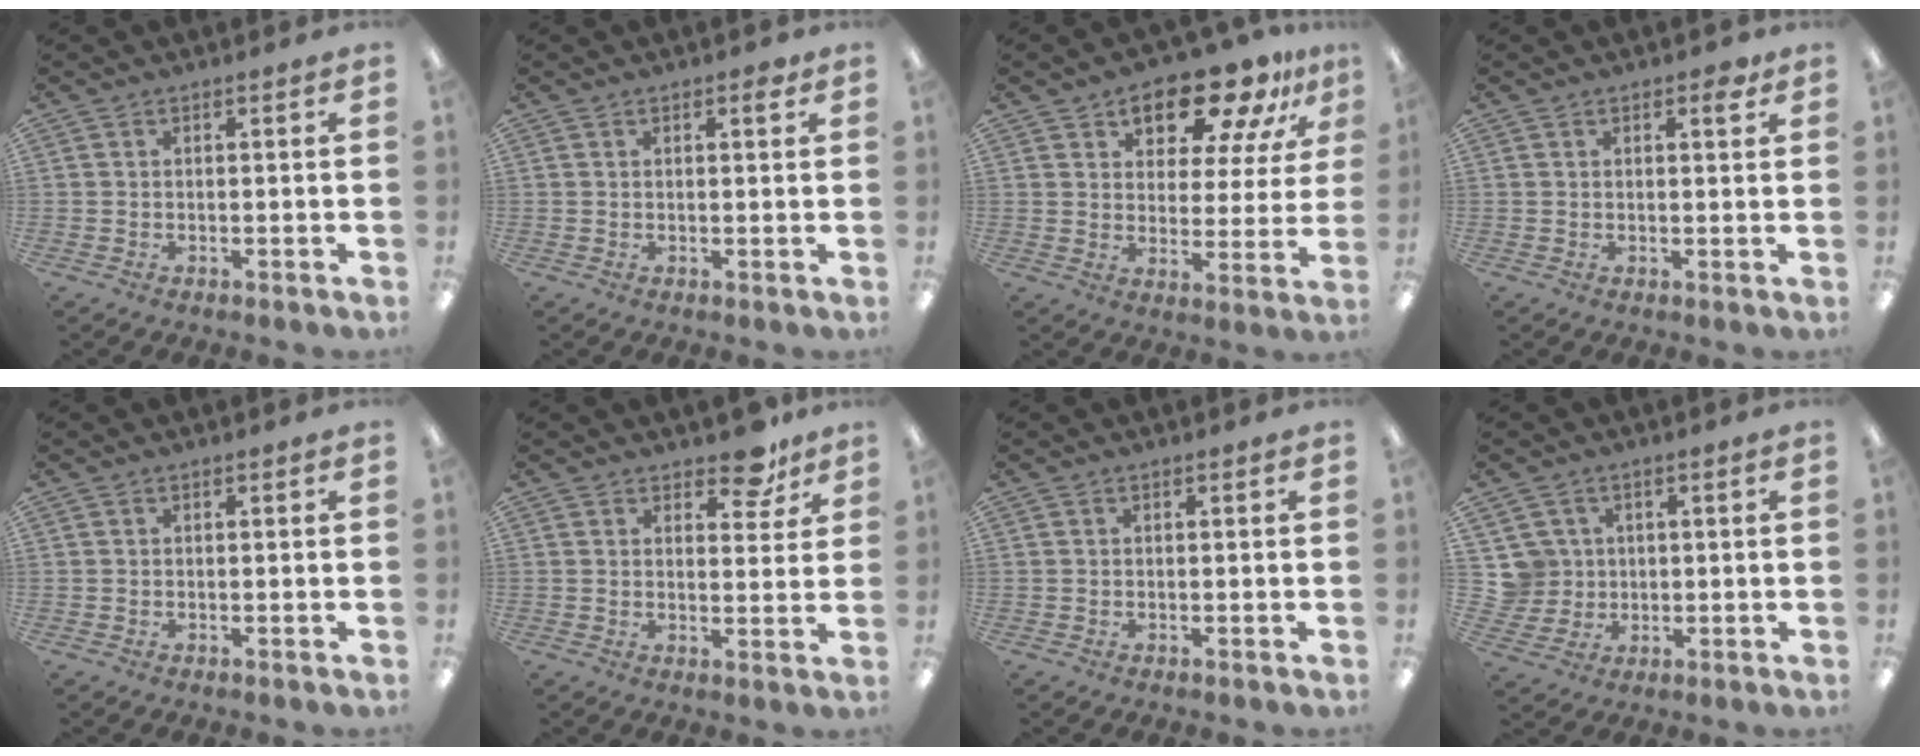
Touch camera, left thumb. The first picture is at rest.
{"total": 1.5, "force": [1.0, 0.6, 1.0], "torque": [-0.005, -0.005, 0.013]}
{"total": 14.8, "force": [11.7, 6.0, 6.8], "torque": [-0.108, -0.076, 0.203]}
{"total": 2.3, "force": [1.4, 1.0, 1.5], "torque": [-0.009, -0.006, 0.018]}
{"total": 0.0}
{"total": 8.1, "force": [5.9, 3.7, 4.0], "torque": [-0.036, -0.033, 0.100]}
{"total": 0.0}
{"total": 6.3, "force": [1.8, 6.0, 0.2], "torque": [-0.022, 0.003, 0.038]}